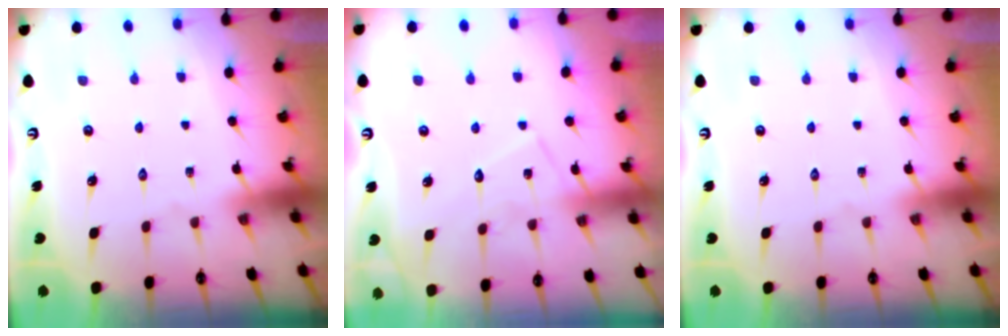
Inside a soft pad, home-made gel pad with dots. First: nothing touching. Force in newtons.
{"total": 7.4, "press": 7.4, "slide": 0.6}
{"total": 0.0}